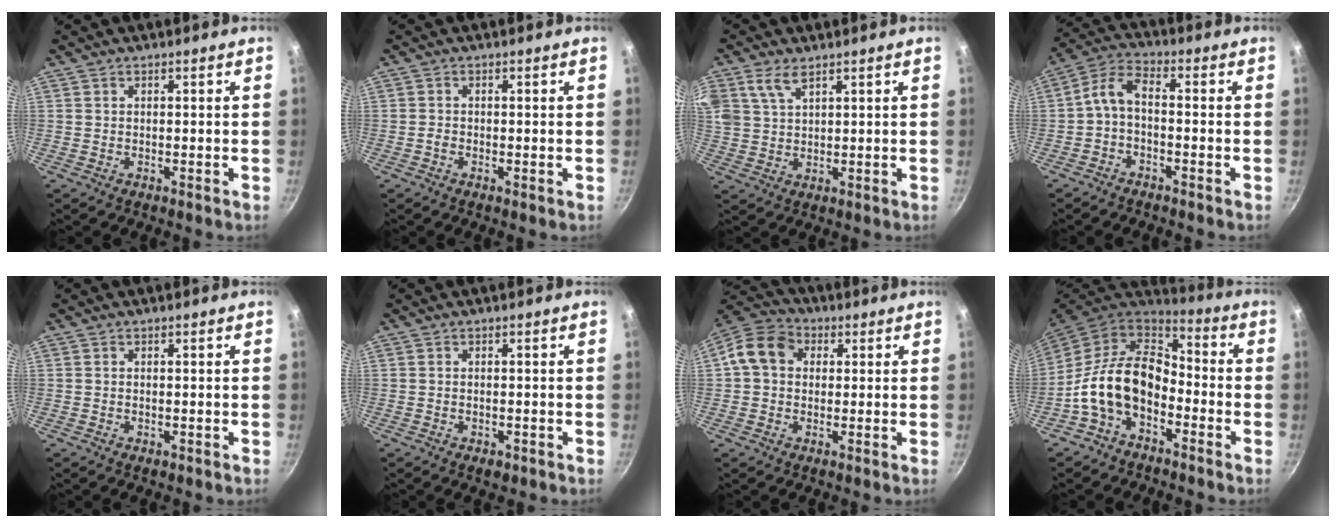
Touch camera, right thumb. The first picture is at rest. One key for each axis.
{"total": 0.8, "fx": -0.4, "fy": 0.4, "fz": 0.5, "tx": -0.014, "ty": 0.004, "tz": -0.012}
{"total": 6.7, "fx": 4.0, "fy": 3.7, "fz": 4.1, "tx": -0.077, "ty": 0.000, "tz": 0.081}
{"total": 5.5, "fx": -1.9, "fy": 2.7, "fz": 4.4, "tx": -0.101, "ty": 0.039, "tz": -0.045}
{"total": 0.6, "fx": -0.2, "fy": 0.3, "fz": 0.5, "tx": -0.006, "ty": 0.001, "tz": -0.004}
{"total": 2.0, "fx": -1.0, "fy": 1.1, "fz": 1.3, "tx": -0.022, "ty": 0.001, "tz": -0.013}
{"total": 9.3, "fx": 1.4, "fy": 7.6, "fz": 5.2, "tx": -0.071, "ty": 0.025, "tz": 0.003}
{"total": 14.7, "fx": -4.2, "fy": 9.5, "fz": 10.4, "tx": -0.170, "ty": 0.052, "tz": -0.095}